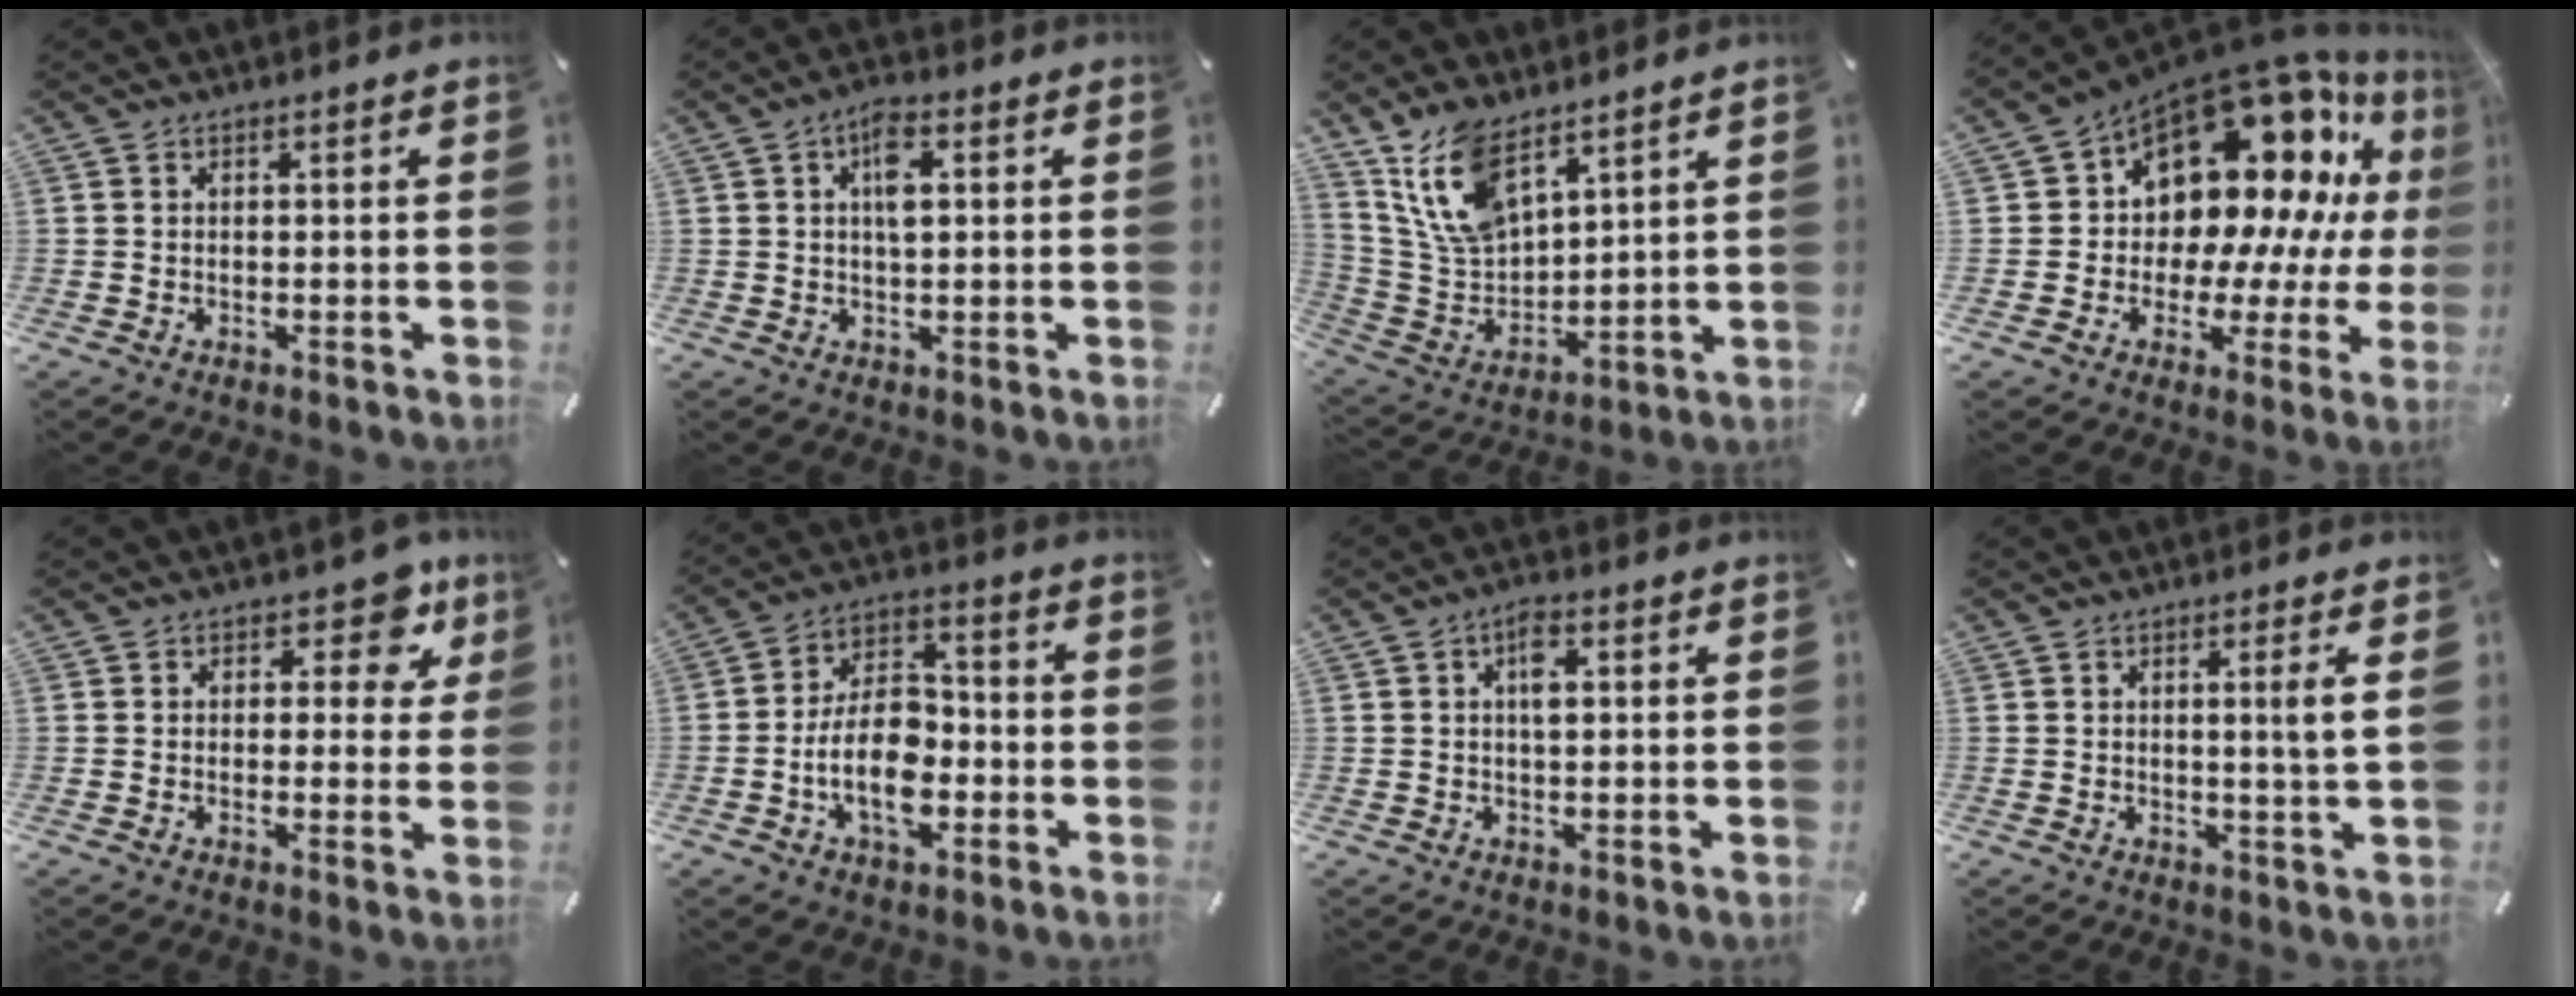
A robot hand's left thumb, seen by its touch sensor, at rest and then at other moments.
{"total": 5.6, "force": [1.6, 2.4, 4.8], "torque": [-0.086, 0.004, 0.022]}
{"total": 13.8, "force": [9.7, 7.0, 6.9], "torque": [-0.177, -0.038, 0.187]}
{"total": 17.2, "force": [10.0, 10.6, 9.1], "torque": [-0.119, -0.106, 0.177]}
{"total": 8.6, "force": [4.3, 5.0, 5.6], "torque": [-0.049, -0.023, 0.066]}
{"total": 13.9, "force": [-3.6, 8.6, 10.3], "torque": [-0.203, 0.005, -0.066]}
{"total": 4.1, "force": [1.1, 1.8, 3.5], "torque": [-0.060, 0.003, 0.013]}
{"total": 4.9, "force": [1.1, -0.2, 4.8], "torque": [-0.084, -0.011, 0.012]}